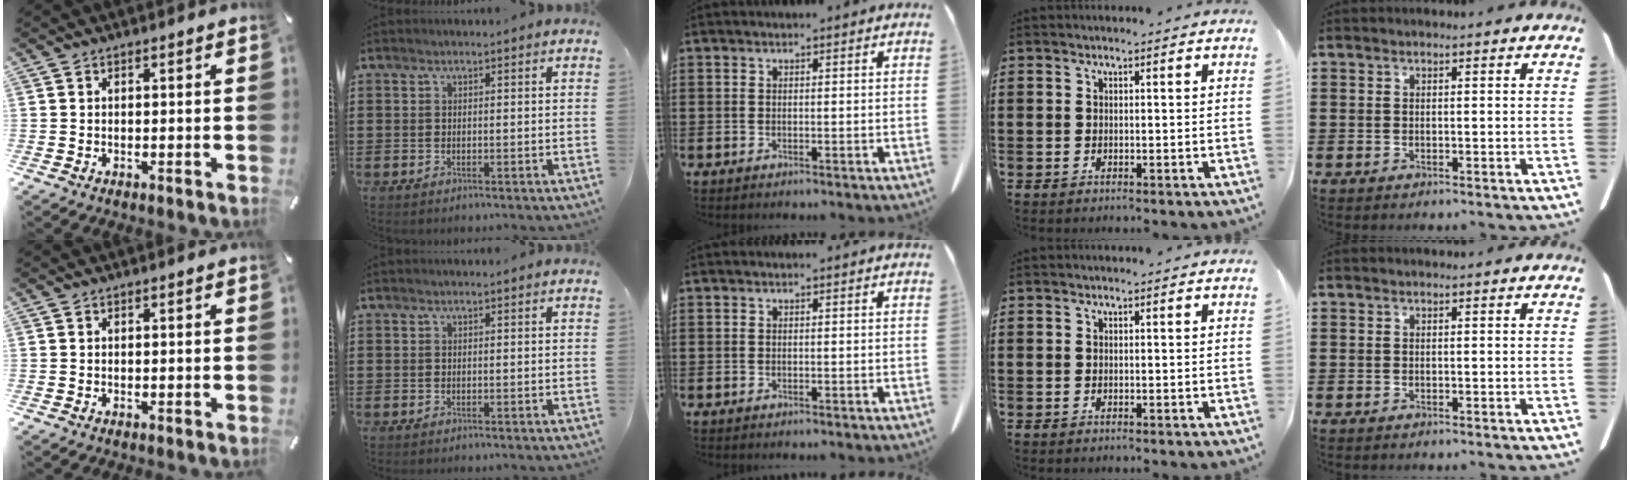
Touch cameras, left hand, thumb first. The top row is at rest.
{}